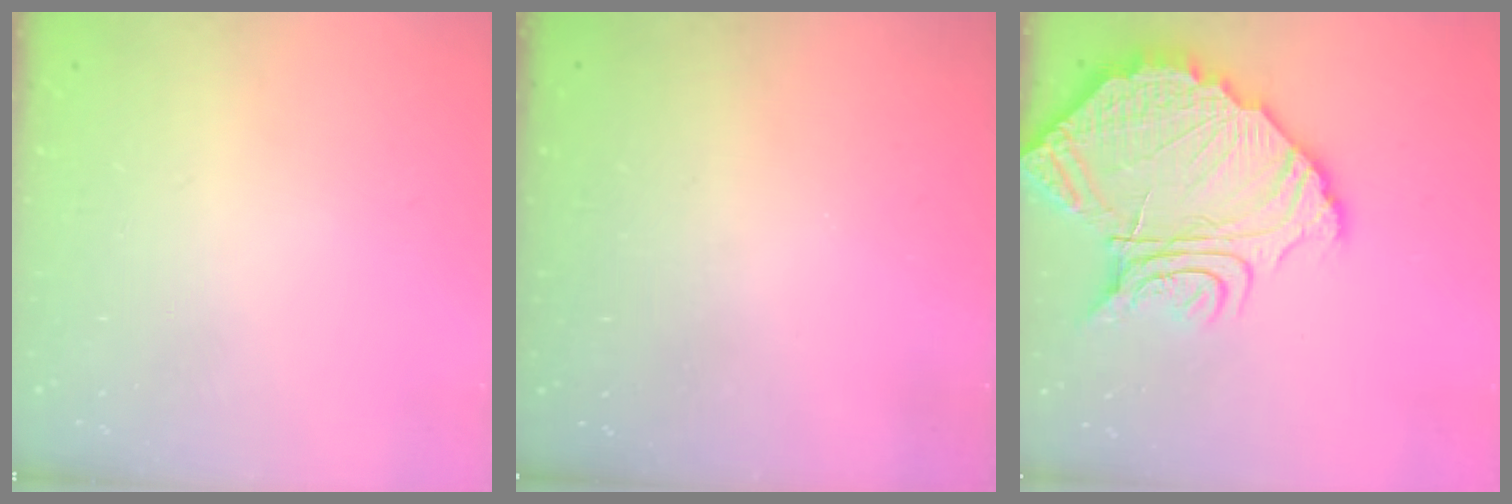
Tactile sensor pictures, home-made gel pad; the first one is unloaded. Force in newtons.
{"total": 3.1, "press": 3.1, "slide": 0.1}
{"total": 19.1, "press": 19.1, "slide": 1.5}